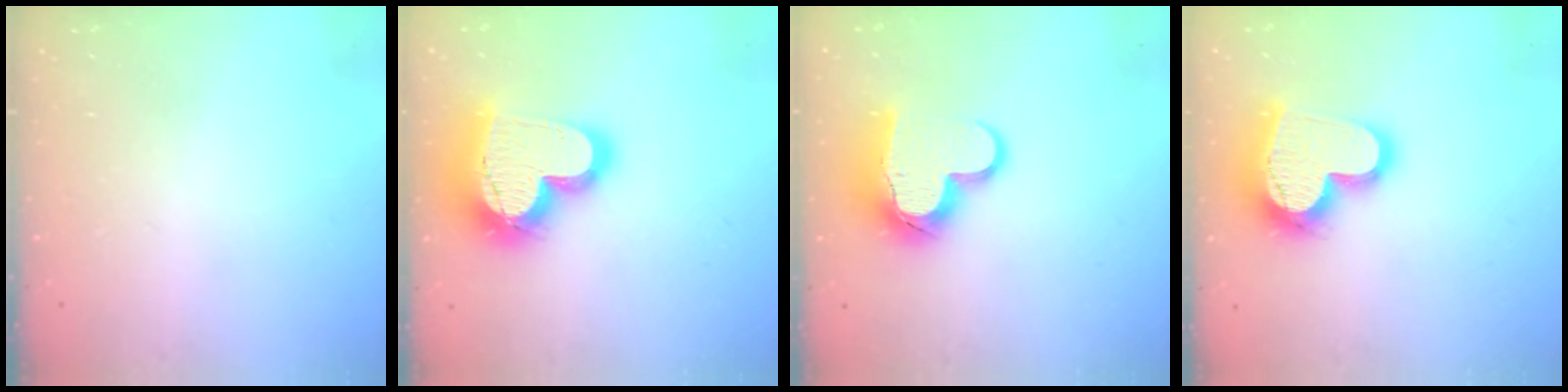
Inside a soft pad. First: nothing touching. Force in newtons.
{"total": 23.1, "press": 23.0, "slide": 1.8}
{"total": 14.3, "press": 14.3, "slide": 1.1}
{"total": 17.9, "press": 17.8, "slide": 1.7}